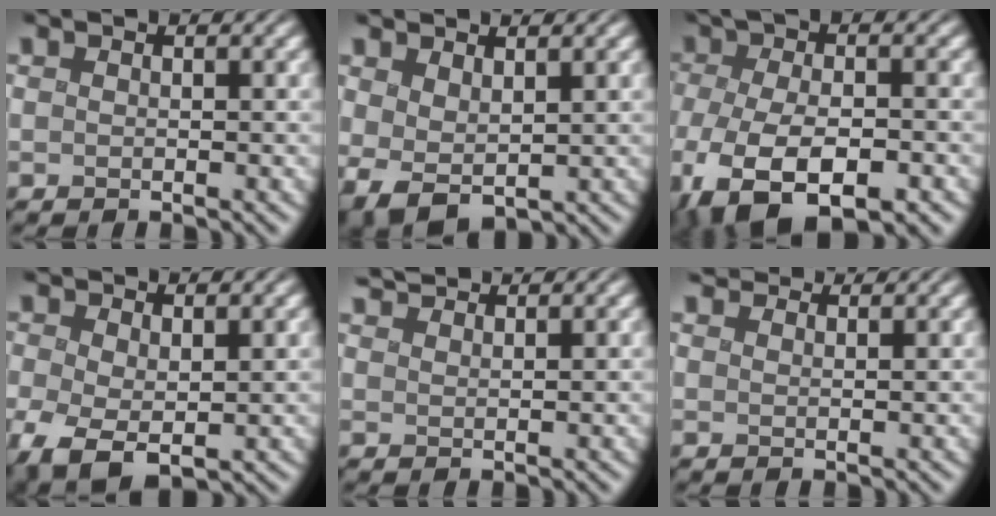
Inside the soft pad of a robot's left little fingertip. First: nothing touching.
{"total": 2.5, "force": [0.4, 1.5, 2.0], "torque": [-0.050, -0.007, 0.016]}
{"total": 12.0, "force": [-5.8, 5.5, 8.9], "torque": [-0.178, -0.032, -0.078]}
{"total": 4.1, "force": [-1.0, 2.3, 3.3], "torque": [-0.083, -0.012, -0.012]}
{"total": 3.0, "force": [2.9, 0.3, 0.7], "torque": [-0.011, 0.011, 0.044]}
{"total": 4.5, "force": [4.0, 1.4, 1.5], "torque": [-0.029, 0.018, 0.045]}